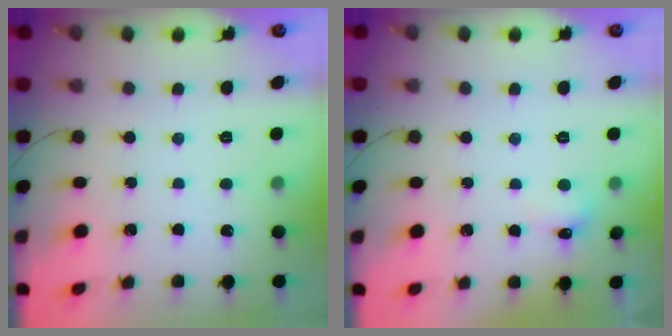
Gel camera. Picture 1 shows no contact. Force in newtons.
{"total": 5.5, "press": 5.2, "slide": 1.8}